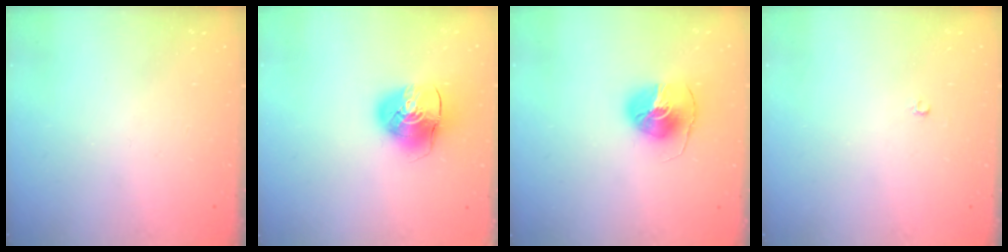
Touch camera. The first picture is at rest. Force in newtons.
{"total": 9.1, "press": 9.0, "slide": 1.2}
{"total": 8.3, "press": 8.2, "slide": 0.9}
{"total": 2.0, "press": 2.0, "slide": 0.4}